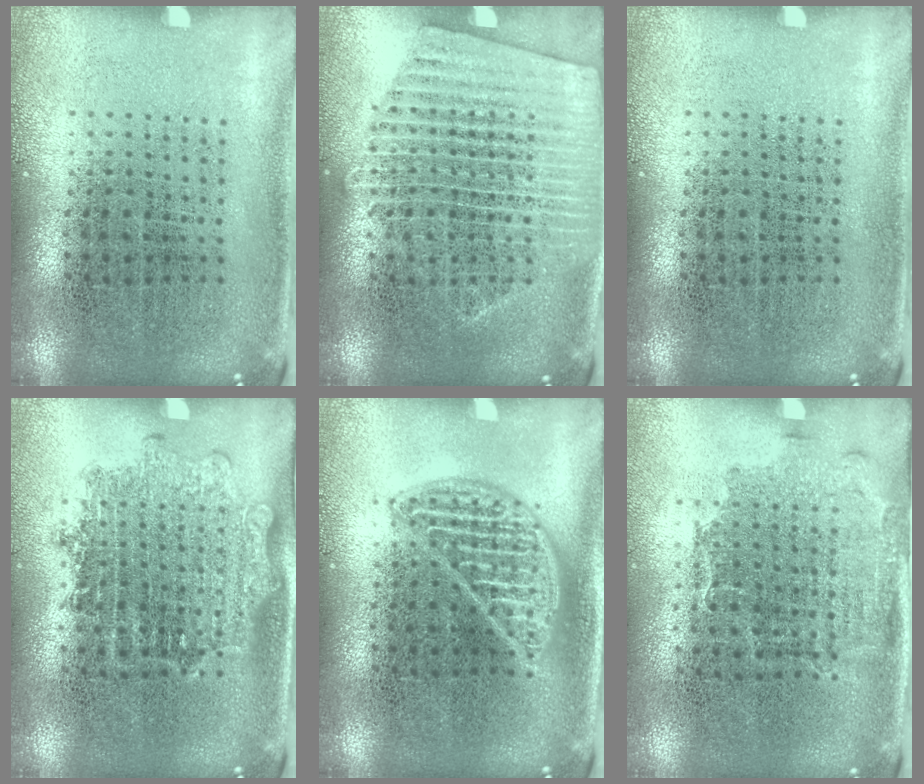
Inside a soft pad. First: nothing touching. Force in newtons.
{"total": 1.7, "press": 1.6, "slide": 0.4}
{"total": 0.0}
{"total": 1.4, "press": 1.2, "slide": 0.7}
{"total": 2.1, "press": 2.1, "slide": 0.3}
{"total": 1.6, "press": 1.3, "slide": 1.0}